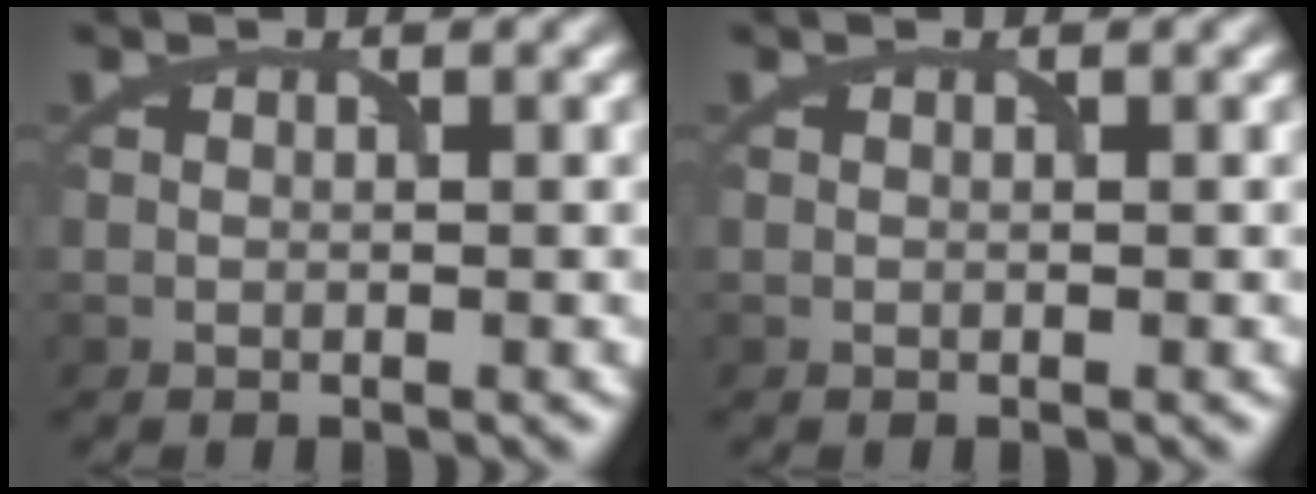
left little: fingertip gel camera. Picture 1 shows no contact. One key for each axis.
{"total": 0.0}